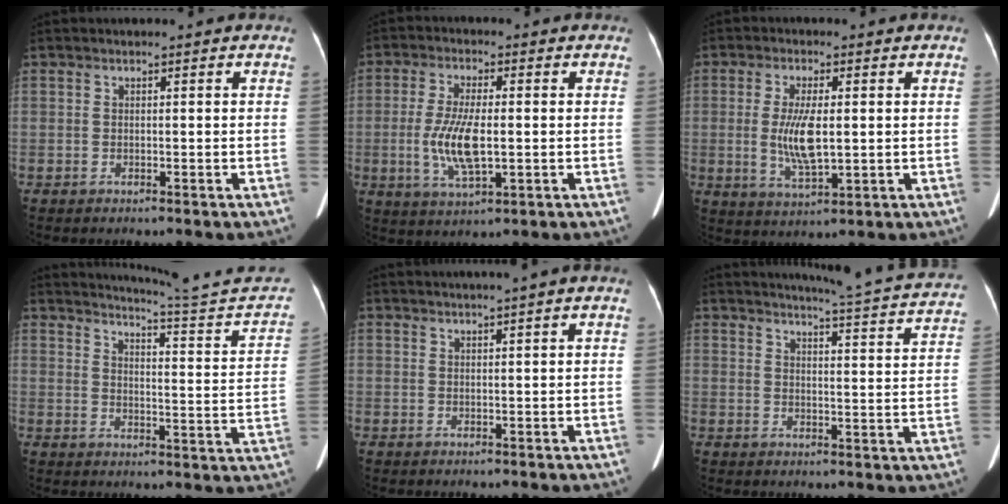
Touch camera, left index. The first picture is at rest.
{"total": 8.2, "force": [-0.9, 2.3, 7.8], "torque": [-0.167, -0.006, -0.013]}
{"total": 7.1, "force": [0.1, 1.9, 6.9], "torque": [-0.143, -0.008, 0.008]}
{"total": 17.5, "force": [16.6, -0.7, 5.6], "torque": [-0.079, -0.074, 0.199]}
{"total": 2.9, "force": [2.0, -0.6, 2.1], "torque": [-0.034, 0.016, 0.037]}
{"total": 17.4, "force": [16.6, -0.4, 5.2], "torque": [-0.081, -0.066, 0.188]}